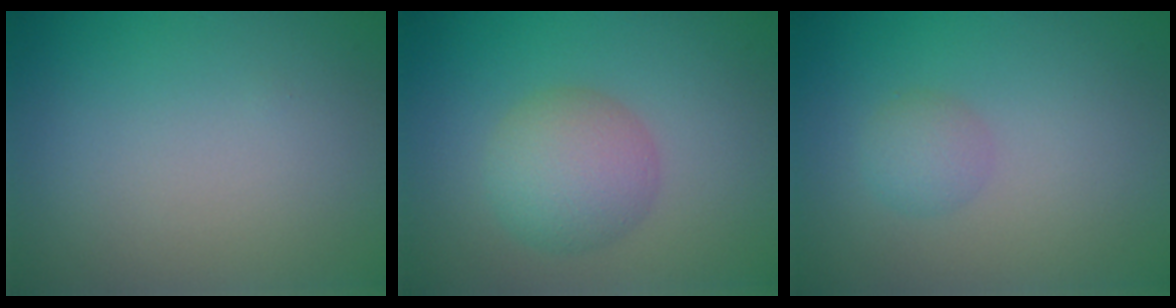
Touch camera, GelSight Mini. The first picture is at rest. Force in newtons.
{"total": 4.4, "press": 4.4, "slide": 0.2}
{"total": 1.6, "press": 1.6, "slide": 0.0}